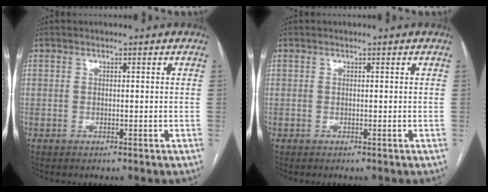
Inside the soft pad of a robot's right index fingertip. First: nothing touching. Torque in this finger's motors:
{"motor_torque": [0.00, 0.00, 0.01, 0.00]}